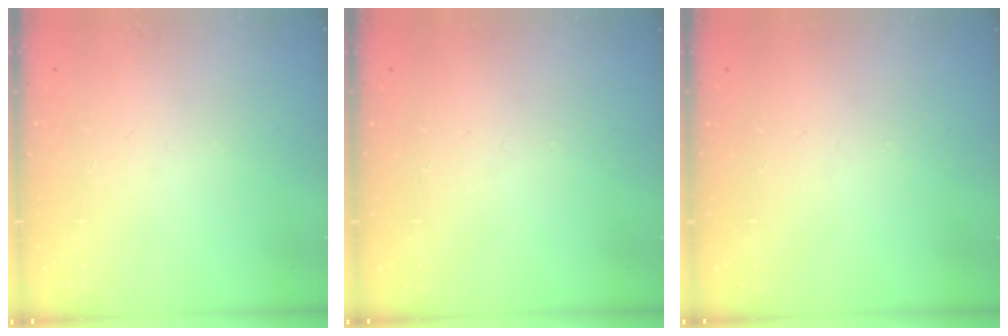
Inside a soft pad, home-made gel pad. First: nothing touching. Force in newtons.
{"total": 0.0}
{"total": 0.0}